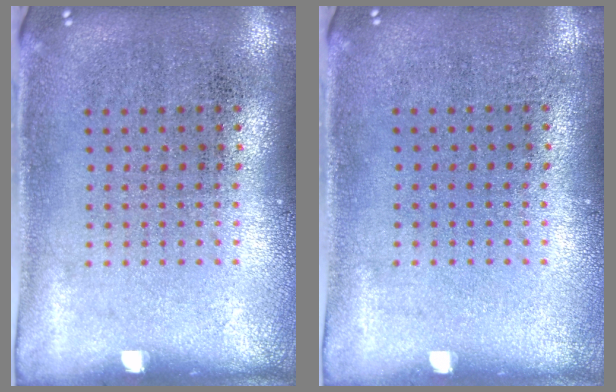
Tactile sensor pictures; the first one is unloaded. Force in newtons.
{"total": 0.0}